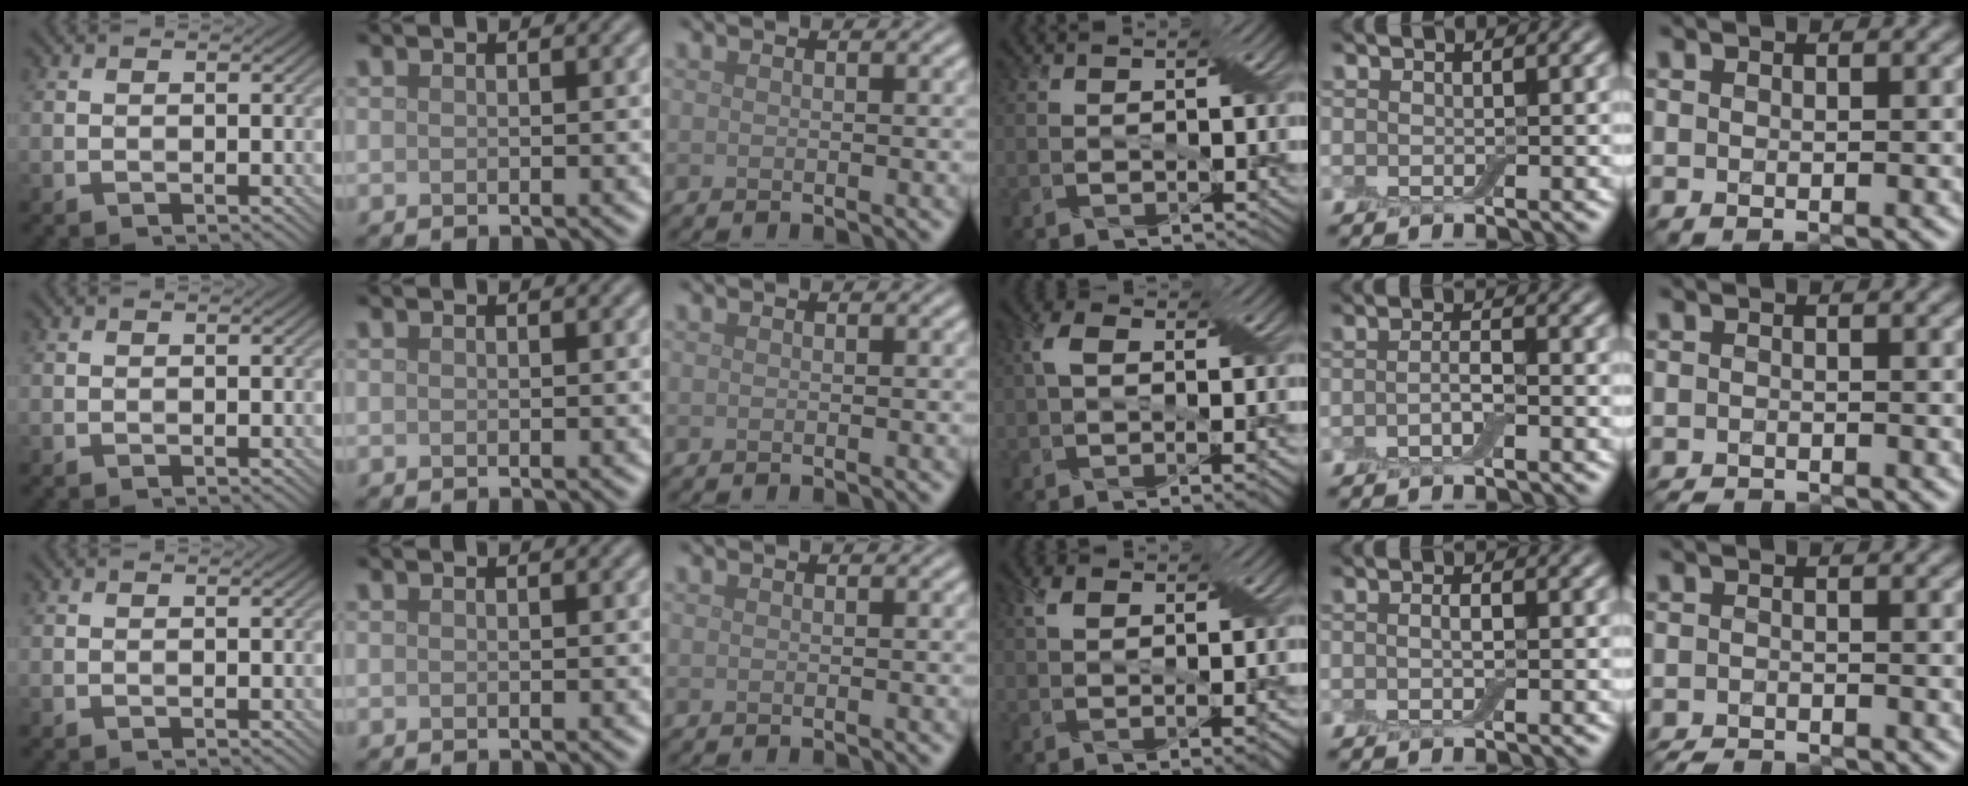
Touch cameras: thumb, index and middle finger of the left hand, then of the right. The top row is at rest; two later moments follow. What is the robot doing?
{"motion": "fold", "object": "bandage"}